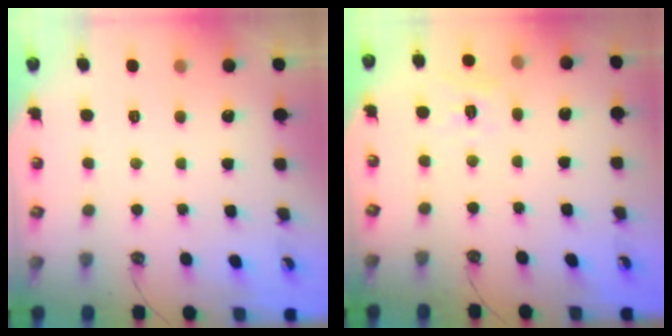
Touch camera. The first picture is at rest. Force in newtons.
{"total": 7.6, "press": 7.6, "slide": 0.4}